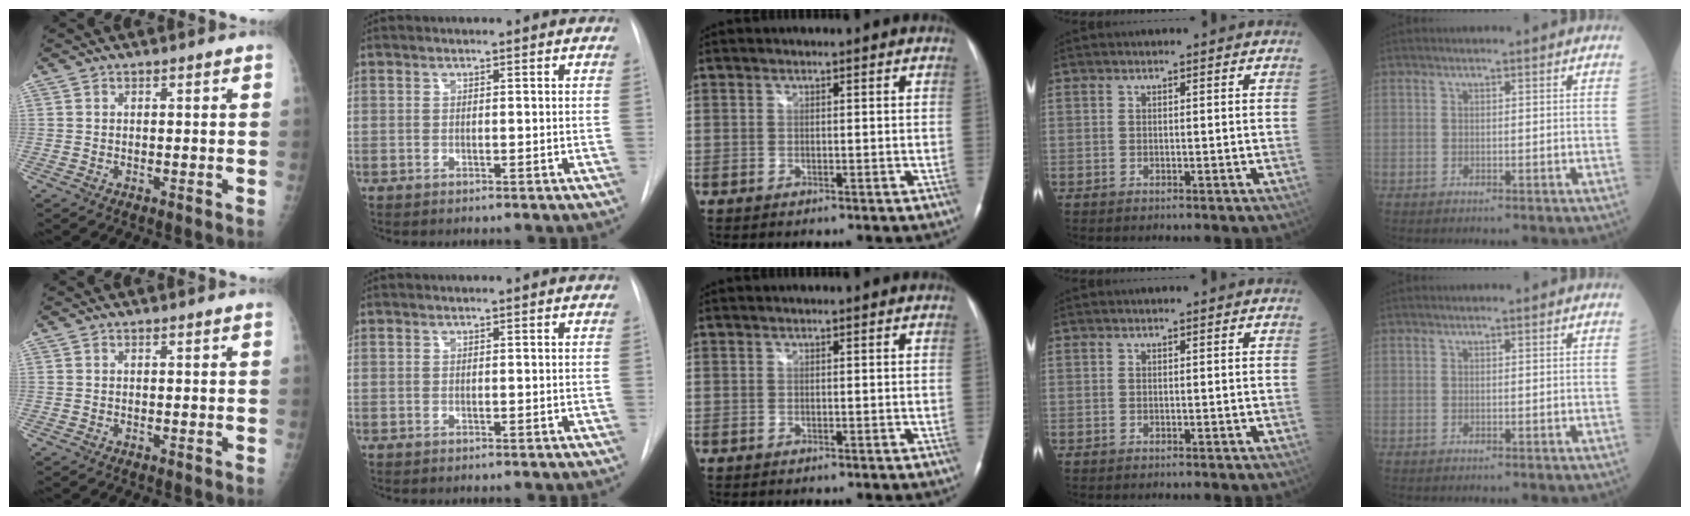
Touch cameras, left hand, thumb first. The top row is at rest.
{}